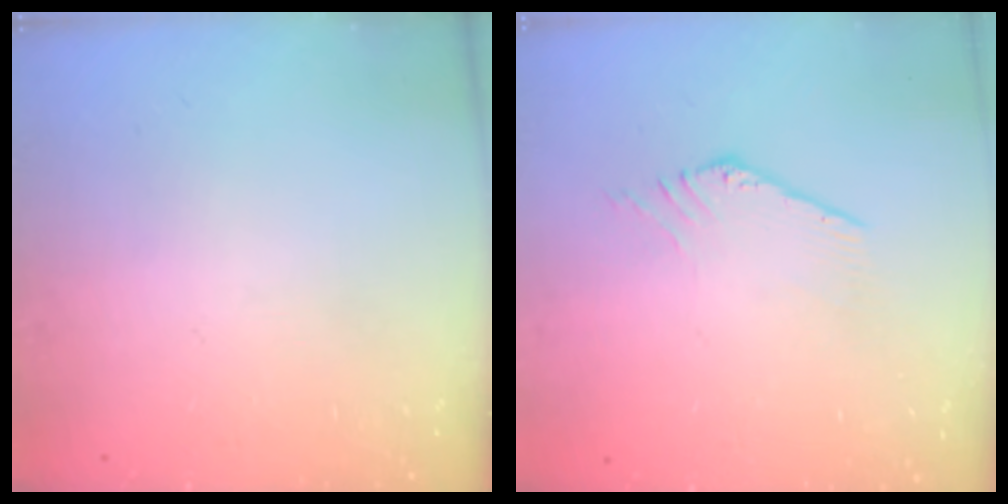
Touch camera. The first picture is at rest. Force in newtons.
{"total": 0.7, "press": 0.7, "slide": 0.1}